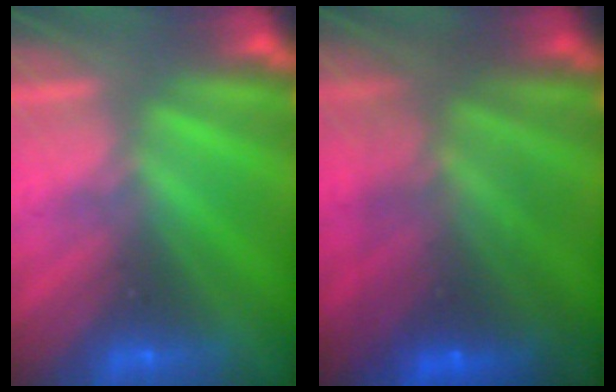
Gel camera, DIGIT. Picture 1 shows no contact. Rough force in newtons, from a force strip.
{"total": 6.9}